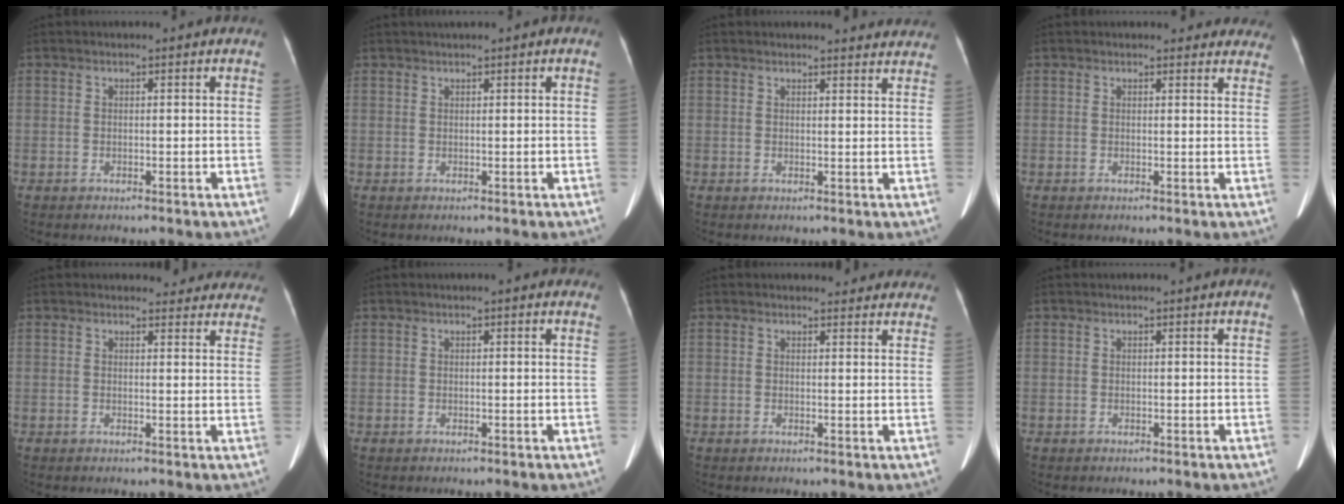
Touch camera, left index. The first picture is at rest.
{"total": 1.5, "force": [0.9, 0.2, 1.1], "torque": [-0.021, 0.019, 0.015]}
{"total": 7.3, "force": [7.2, 1.2, 1.1], "torque": [0.005, -0.009, 0.055]}
{"total": 8.5, "force": [7.8, 2.7, 1.8], "torque": [0.009, -0.006, 0.063]}
{"total": 9.4, "force": [8.9, 2.9, 0.8], "torque": [0.027, -0.015, 0.069]}
{"total": 1.5, "force": [1.0, 0.4, 1.1], "torque": [-0.010, 0.007, 0.008]}
{"total": 6.4, "force": [6.0, 2.0, 0.9], "torque": [0.010, -0.002, 0.045]}
{"total": 0.0}